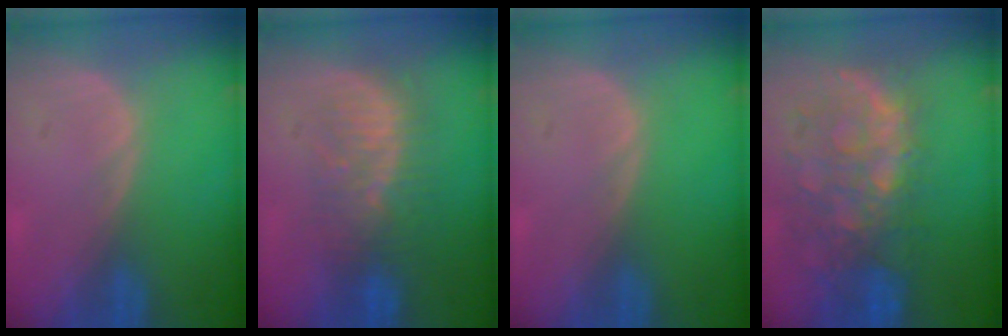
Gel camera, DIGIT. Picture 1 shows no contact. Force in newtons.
{"total": 8.3, "press": 7.8, "slide": 2.9}
{"total": 0.0}
{"total": 11.2, "press": 9.7, "slide": 5.5}